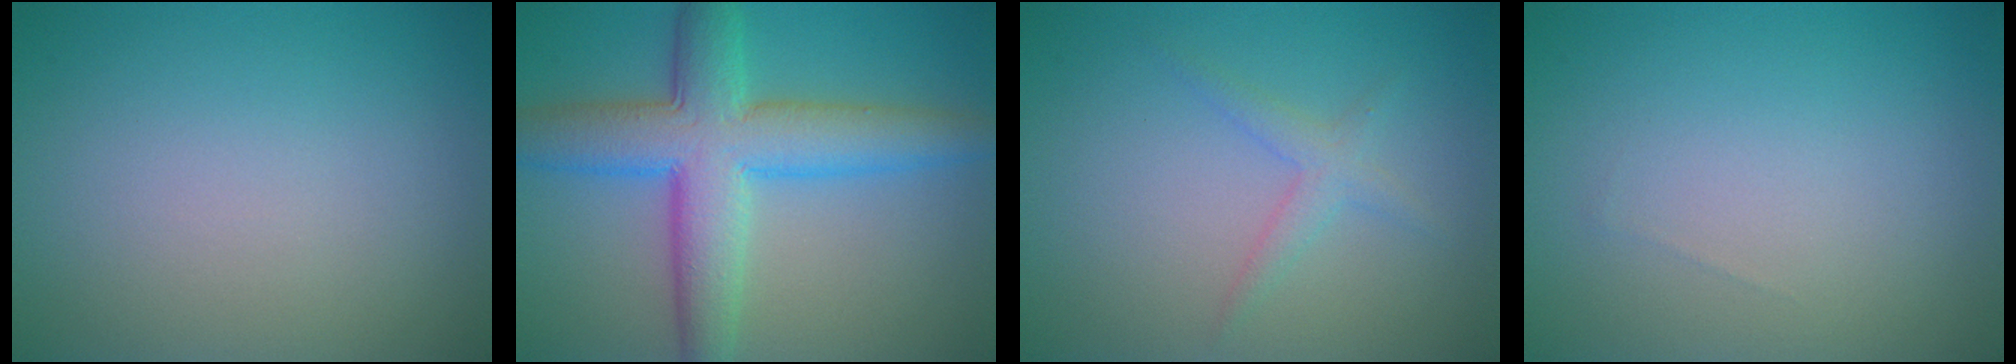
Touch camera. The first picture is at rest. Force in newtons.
{"total": 8.2, "press": 8.2, "slide": 0.0}
{"total": 1.7, "press": 1.7, "slide": 0.1}
{"total": 0.0}